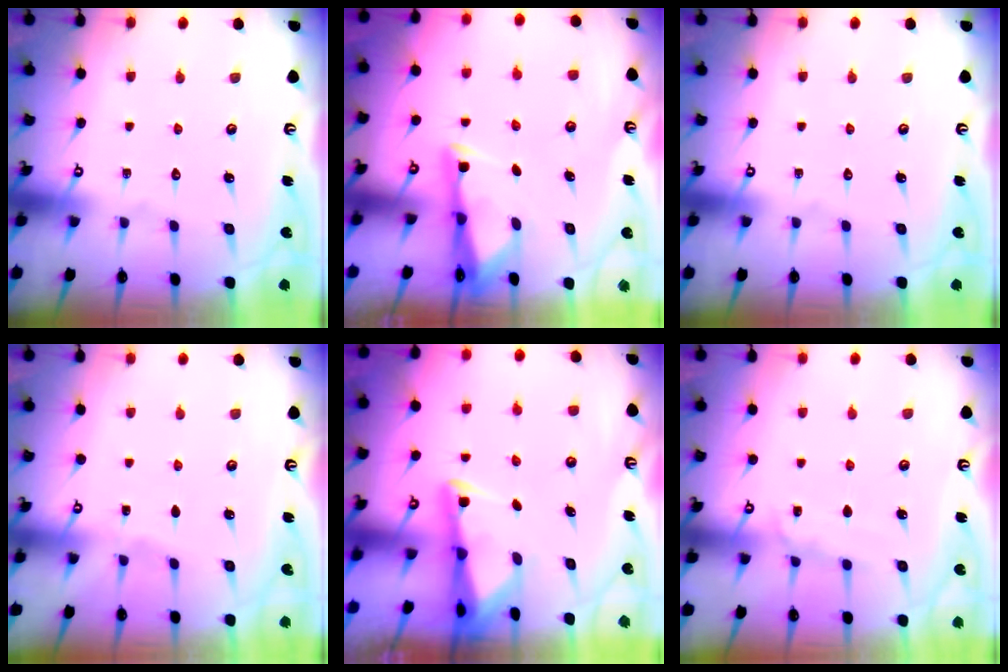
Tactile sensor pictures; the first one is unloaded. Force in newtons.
{"total": 2.9, "press": 2.9, "slide": 0.4}
{"total": 0.0}
{"total": 1.5, "press": 1.4, "slide": 0.2}
{"total": 2.3, "press": 2.2, "slide": 0.4}
{"total": 5.7, "press": 5.7, "slide": 0.6}